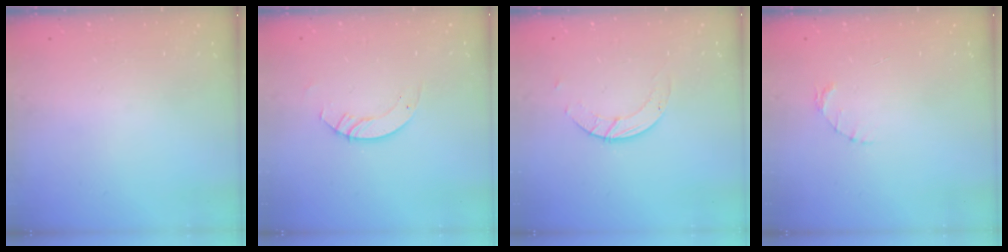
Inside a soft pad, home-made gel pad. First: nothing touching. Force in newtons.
{"total": 3.5, "press": 3.5, "slide": 0.3}
{"total": 2.8, "press": 2.8, "slide": 0.3}
{"total": 1.6, "press": 1.5, "slide": 0.3}